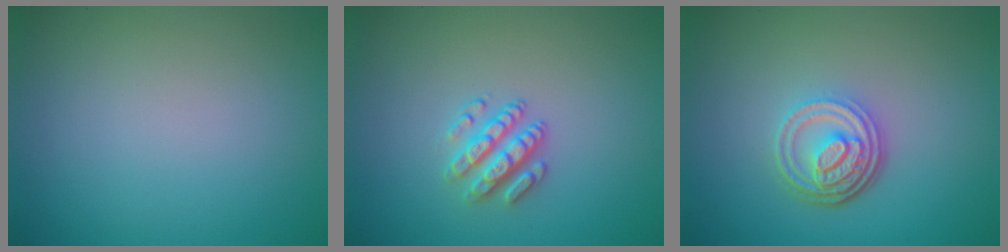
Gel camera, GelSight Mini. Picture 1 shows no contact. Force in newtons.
{"total": 2.7, "press": 2.5, "slide": 1.2}
{"total": 4.7, "press": 3.4, "slide": 3.2}